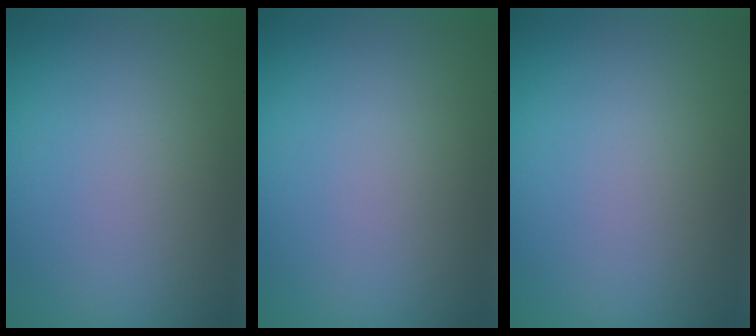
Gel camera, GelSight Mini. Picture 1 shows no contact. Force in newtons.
{"total": 0.0}
{"total": 0.0}